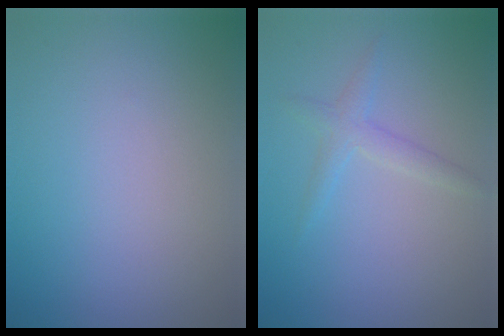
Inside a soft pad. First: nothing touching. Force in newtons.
{"total": 1.7, "press": 1.7, "slide": 0.1}